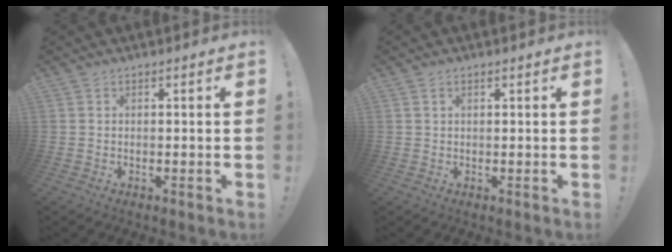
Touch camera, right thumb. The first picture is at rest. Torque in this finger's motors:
{"motor_torque": [-0.25, -0.30, -0.15, 0.05, -0.01]}